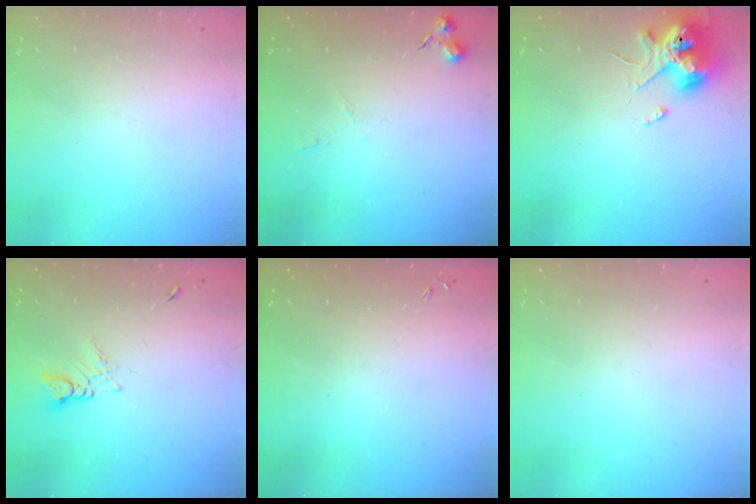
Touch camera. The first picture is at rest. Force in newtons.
{"total": 4.5, "press": 4.4, "slide": 0.8}
{"total": 11.8, "press": 11.6, "slide": 1.9}
{"total": 3.0, "press": 3.0, "slide": 0.2}
{"total": 0.0}
{"total": 0.0}